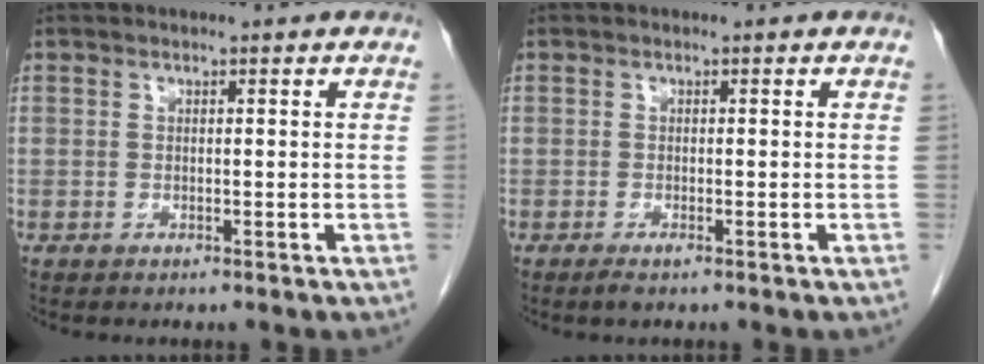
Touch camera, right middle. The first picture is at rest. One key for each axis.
{"total": 1.0, "fx": -0.7, "fy": 0.0, "fz": 0.7, "tx": -0.016, "ty": -0.003, "tz": -0.012}